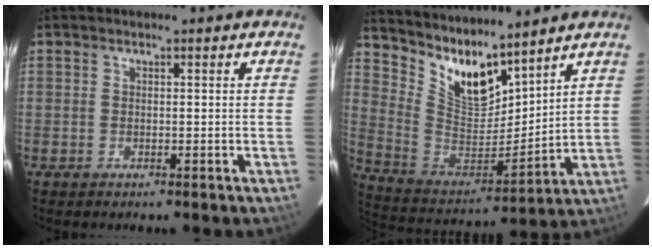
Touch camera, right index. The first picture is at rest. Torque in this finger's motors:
{"motor_torque": [-0.01, 0.18, 0.10, 0.01]}